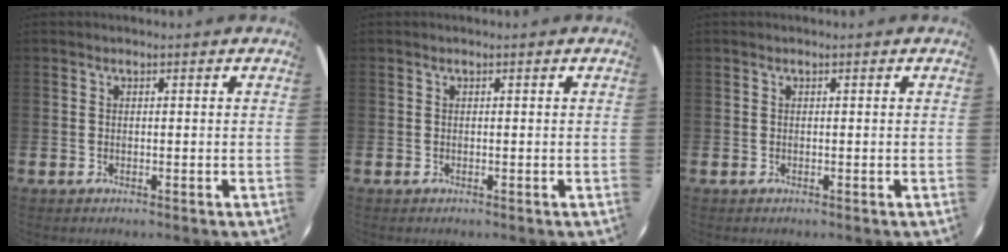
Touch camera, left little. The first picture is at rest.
{"total": 0.0}
{"total": 0.0}